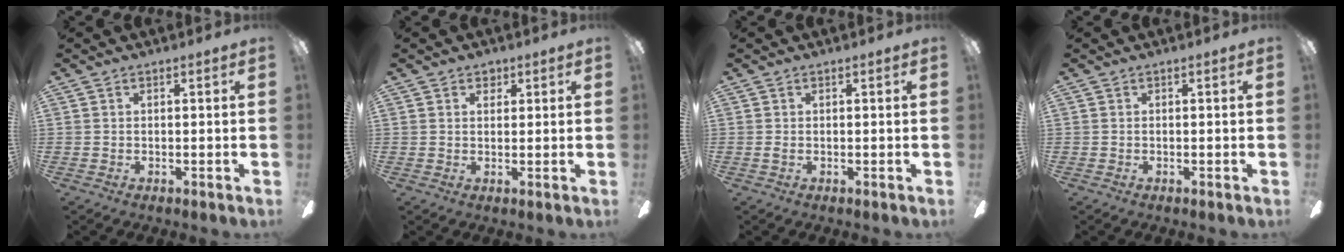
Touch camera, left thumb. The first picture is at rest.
{"total": 2.3, "force": [1.4, 1.6, 1.0], "torque": [-0.006, -0.002, 0.022]}
{"total": 0.7, "force": [0.0, 0.3, 0.6], "torque": [-0.012, 0.002, -0.001]}
{"total": 0.0}